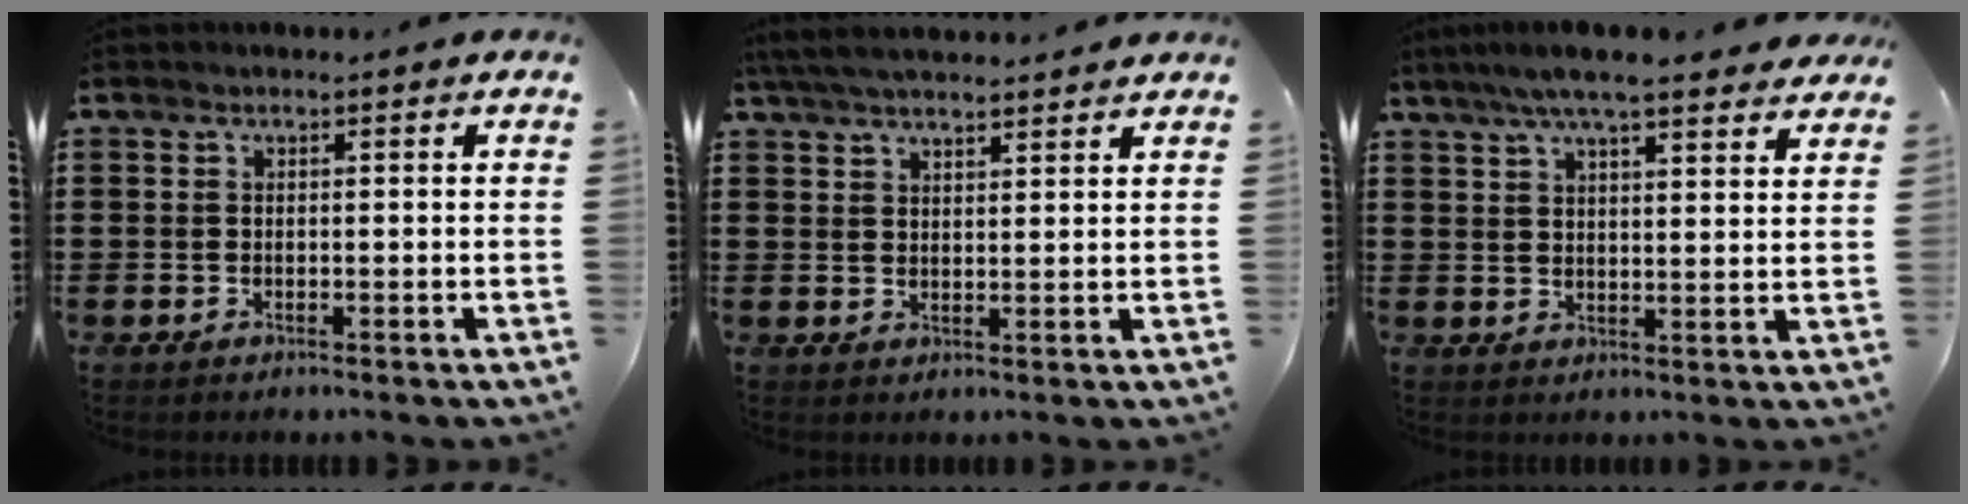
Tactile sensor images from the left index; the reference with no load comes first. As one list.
[{"total": 4.5, "force": [4.1, 0.3, 1.7], "torque": [-0.044, -0.008, 0.076]}, {"total": 7.1, "force": [6.0, 0.8, 3.6], "torque": [-0.086, -0.013, 0.108]}]